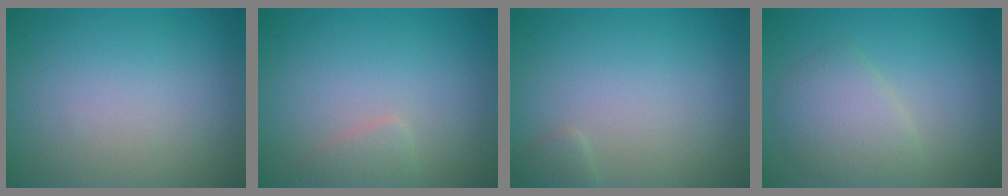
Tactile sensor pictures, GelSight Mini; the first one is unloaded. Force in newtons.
{"total": 1.2, "press": 1.2, "slide": 0.1}
{"total": 0.8, "press": 0.8, "slide": 0.0}
{"total": 3.3, "press": 3.3, "slide": 0.0}